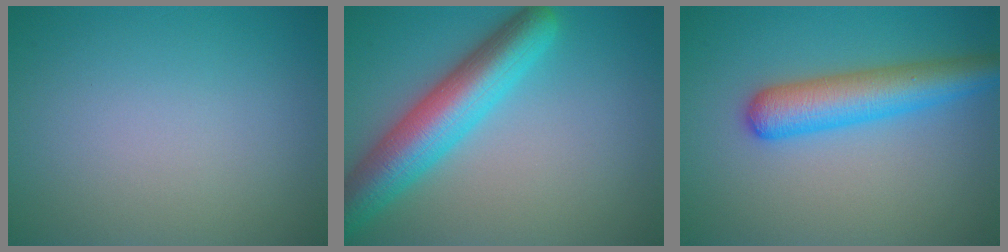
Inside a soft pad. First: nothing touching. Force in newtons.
{"total": 7.5, "press": 7.5, "slide": 0.3}
{"total": 5.3, "press": 5.3, "slide": 0.2}